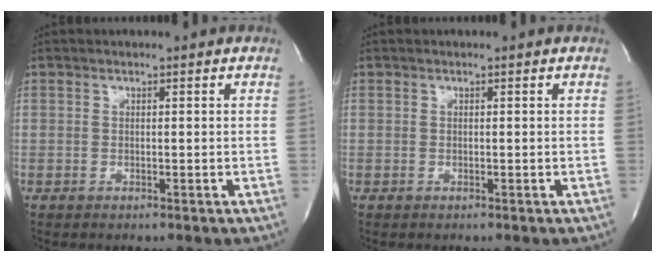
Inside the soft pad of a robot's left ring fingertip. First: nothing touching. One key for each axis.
{"total": 0.0}